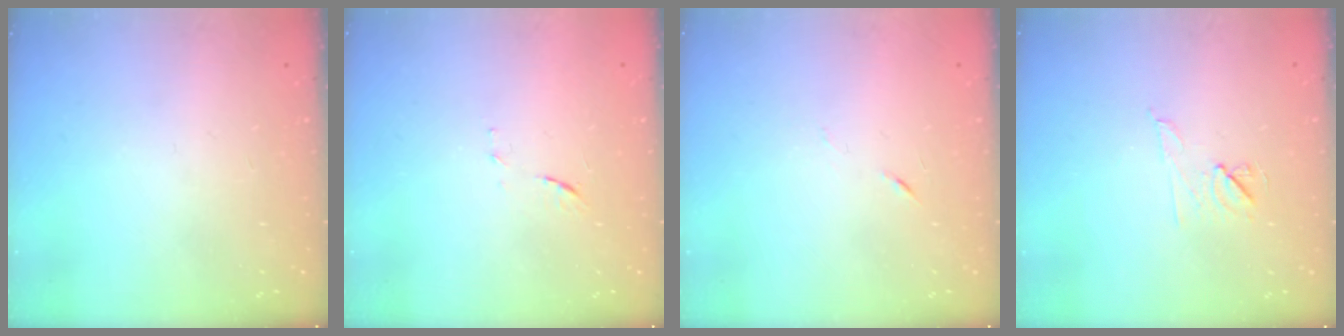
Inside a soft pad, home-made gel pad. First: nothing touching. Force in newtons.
{"total": 5.0, "press": 5.0, "slide": 0.6}
{"total": 3.7, "press": 3.6, "slide": 0.9}
{"total": 6.7, "press": 6.5, "slide": 1.7}